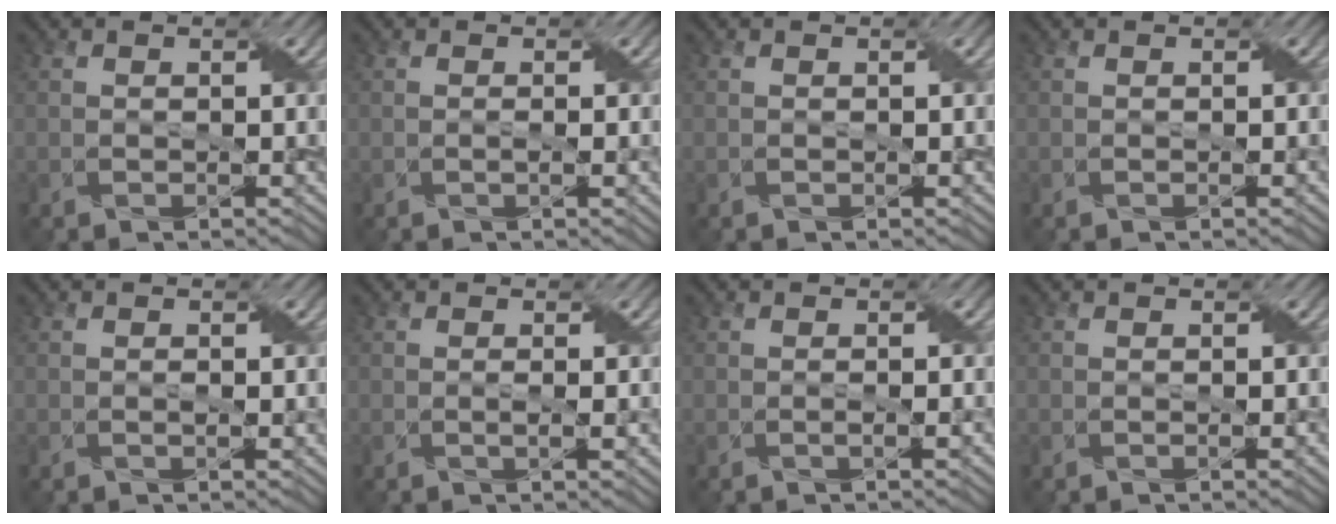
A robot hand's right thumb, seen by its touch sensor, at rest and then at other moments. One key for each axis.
{"total": 1.2, "fx": 0.0, "fy": 0.1, "fz": 1.2, "tx": -0.021, "ty": 0.001, "tz": -0.001}
{"total": 0.0}
{"total": 0.6, "fx": -0.1, "fy": 0.0, "fz": 0.6, "tx": -0.009, "ty": 0.000, "tz": -0.001}
{"total": 0.6, "fx": 0.0, "fy": 0.2, "fz": 0.6, "tx": -0.011, "ty": -0.001, "tz": 0.000}
{"total": 1.5, "fx": 0.0, "fy": 0.1, "fz": 1.5, "tx": -0.029, "ty": 0.002, "tz": -0.001}
{"total": 1.0, "fx": -0.2, "fy": 0.0, "fz": 0.9, "tx": -0.018, "ty": 0.003, "tz": -0.003}
{"total": 0.9, "fx": -0.1, "fy": 0.0, "fz": 0.9, "tx": -0.014, "ty": 0.000, "tz": -0.002}